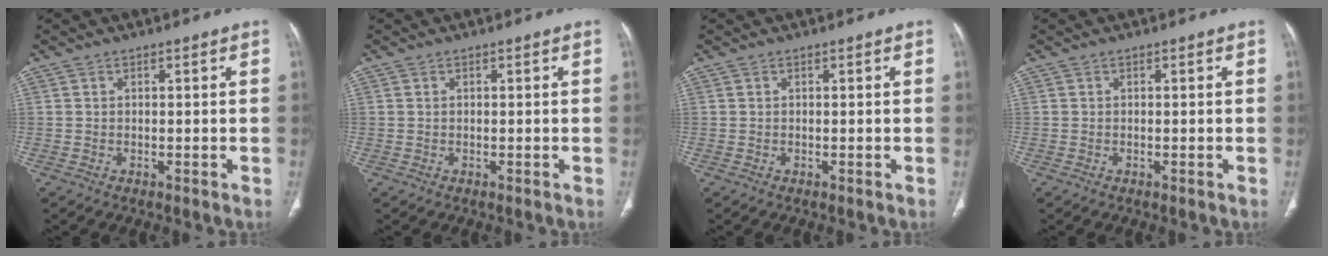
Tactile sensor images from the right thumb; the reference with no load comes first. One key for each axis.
{"total": 0.0}
{"total": 0.0}
{"total": 0.0}